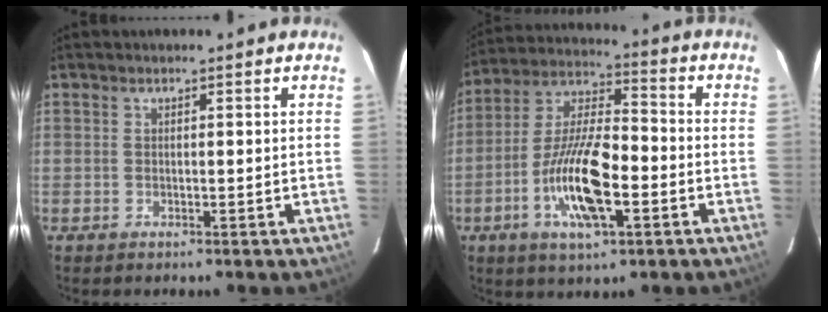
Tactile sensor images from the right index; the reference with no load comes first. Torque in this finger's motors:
{"motor_torque": [1.35, -0.79, 0.79, 0.21]}